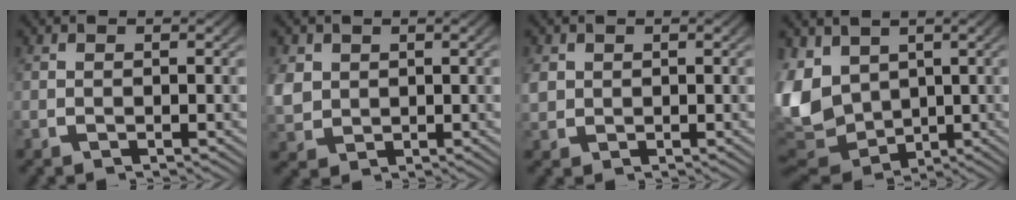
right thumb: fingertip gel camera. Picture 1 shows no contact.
{"total": 4.3, "force": [0.4, 3.8, 1.9], "torque": [-0.069, -0.023, 0.026]}
{"total": 2.2, "force": [0.5, 2.0, 0.8], "torque": [-0.030, -0.007, 0.017]}
{"total": 11.4, "force": [-1.2, 9.1, 6.7], "torque": [-0.202, -0.058, 0.010]}